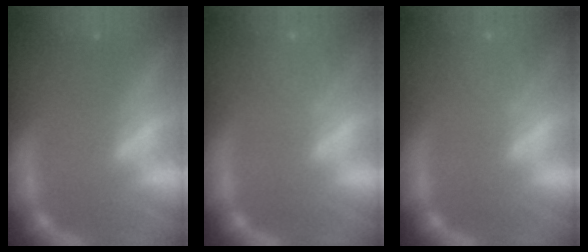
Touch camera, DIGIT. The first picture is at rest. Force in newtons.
{"total": 5.1}
{"total": 5.1}